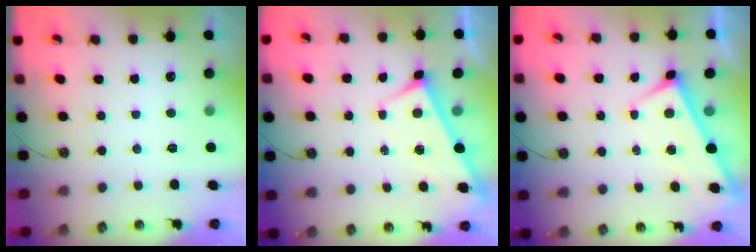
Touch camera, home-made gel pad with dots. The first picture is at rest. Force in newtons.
{"total": 3.0, "press": 3.0, "slide": 0.2}
{"total": 1.2, "press": 1.1, "slide": 0.4}